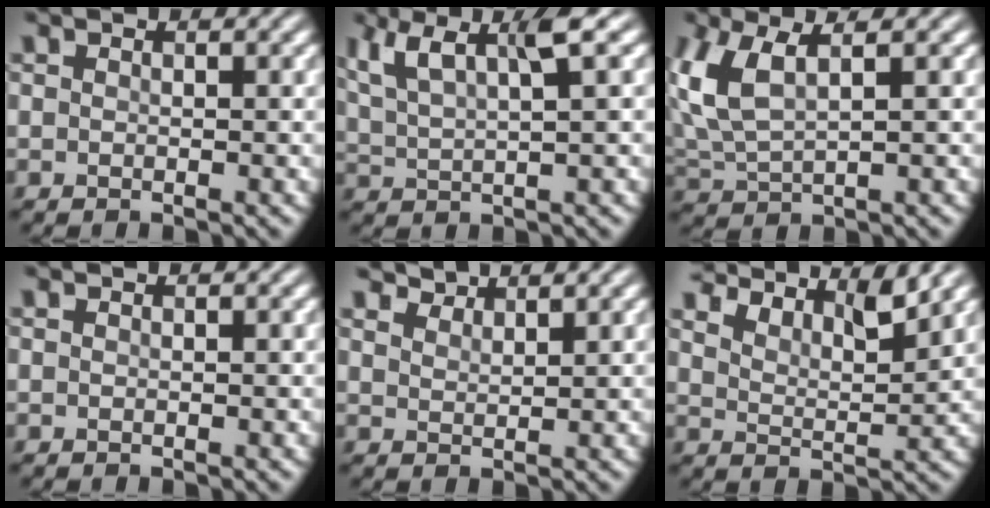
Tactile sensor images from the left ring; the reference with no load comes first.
{"total": 5.6, "force": [2.9, 1.3, 4.6], "torque": [-0.088, 0.011, 0.057]}
{"total": 5.6, "force": [1.9, 2.4, 4.6], "torque": [-0.120, 0.006, 0.043]}
{"total": 0.0}
{"total": 2.4, "force": [2.4, 0.2, 0.3], "torque": [-0.006, 0.001, 0.041]}
{"total": 5.8, "force": [5.1, 1.3, 2.3], "torque": [-0.049, 0.005, 0.074]}